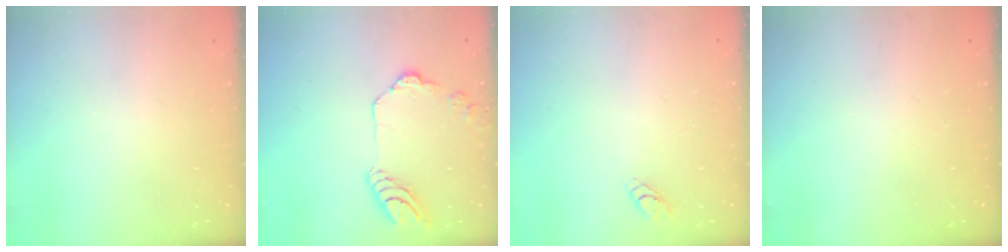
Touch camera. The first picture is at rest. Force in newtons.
{"total": 13.1, "press": 13.1, "slide": 1.3}
{"total": 2.8, "press": 2.8, "slide": 0.3}
{"total": 0.0}